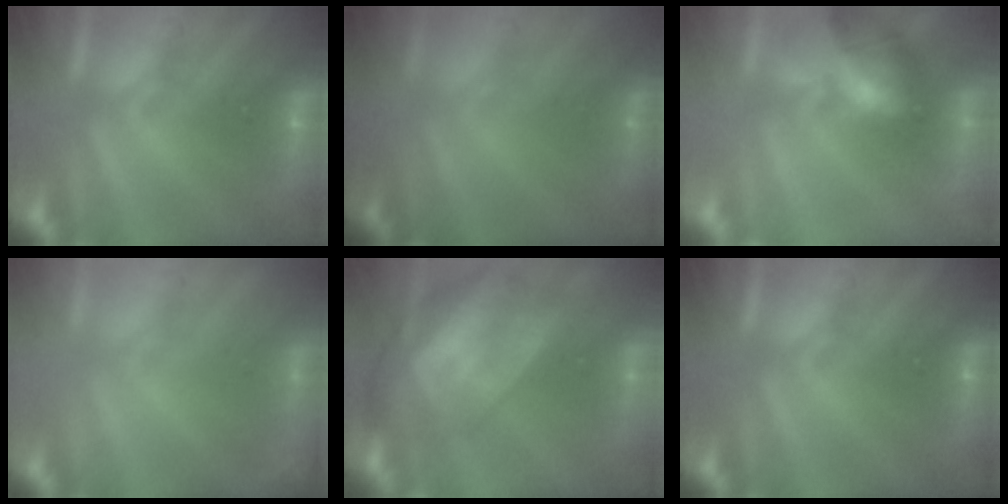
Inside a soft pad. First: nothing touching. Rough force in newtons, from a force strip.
{"total": 1.7}
{"total": 2.5}
{"total": 1.8}
{"total": 7.1}
{"total": 0.0}